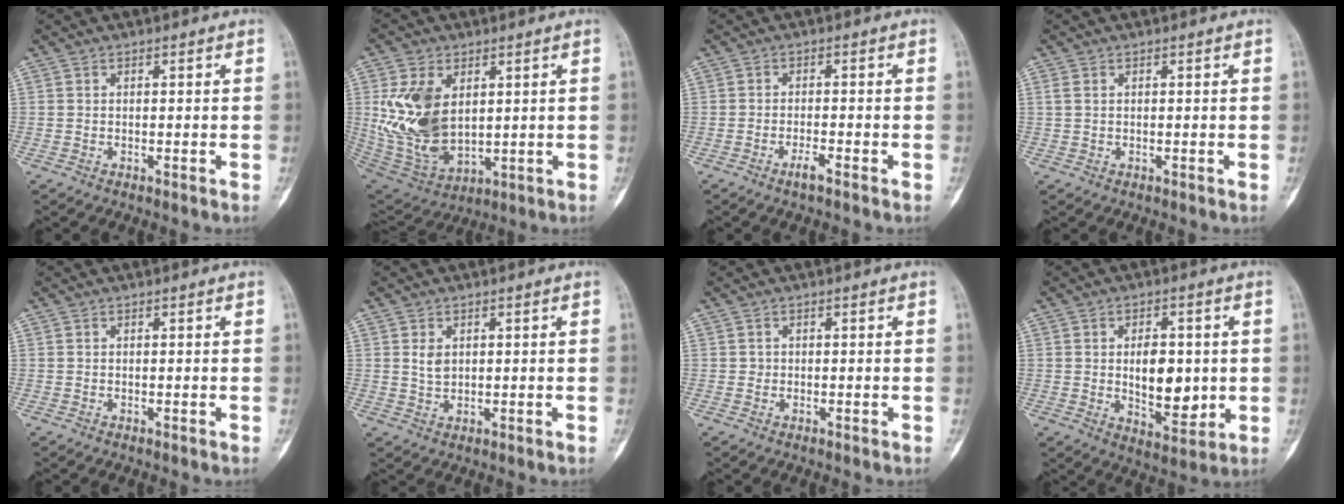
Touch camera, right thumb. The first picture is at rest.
{"total": 15.5, "force": [3.2, 9.7, 11.7], "torque": [-0.216, -0.017, 0.081]}
{"total": 2.3, "force": [-1.6, 0.3, 1.6], "torque": [-0.037, 0.005, -0.032]}
{"total": 1.2, "force": [0.5, 0.8, 0.8], "torque": [-0.025, 0.007, 0.015]}
{"total": 0.0}
{"total": 2.7, "force": [0.8, 1.9, 1.8], "torque": [-0.025, -0.005, 0.020]}
{"total": 0.6, "force": [0.0, 0.6, 0.1], "torque": [0.004, 0.003, 0.002]}
{"total": 10.4, "force": [0.2, 5.9, 8.6], "torque": [-0.099, -0.013, 0.015]}